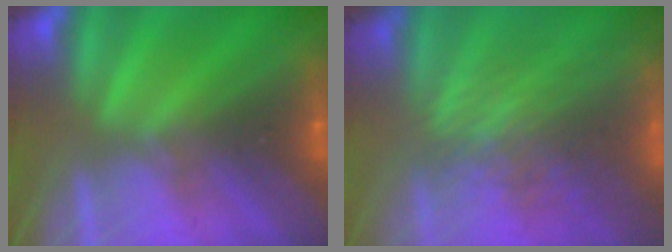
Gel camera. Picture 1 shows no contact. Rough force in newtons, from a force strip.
{"total": 3.2}